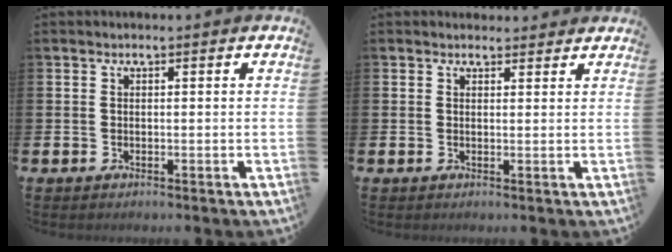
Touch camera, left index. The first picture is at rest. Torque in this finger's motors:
{"motor_torque": [0.95, -1.02, -0.07, 0.00]}